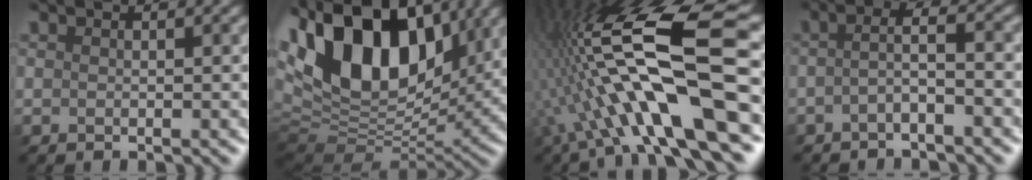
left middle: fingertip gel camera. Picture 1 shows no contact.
{"total": 16.4, "force": [6.8, 9.7, 11.3], "torque": [-0.212, 0.033, 0.111]}
{"total": 15.0, "force": [-1.6, 3.8, 14.4], "torque": [-0.270, 0.035, -0.024]}
{"total": 2.2, "force": [-1.0, 0.2, 2.0], "torque": [-0.036, 0.013, -0.028]}